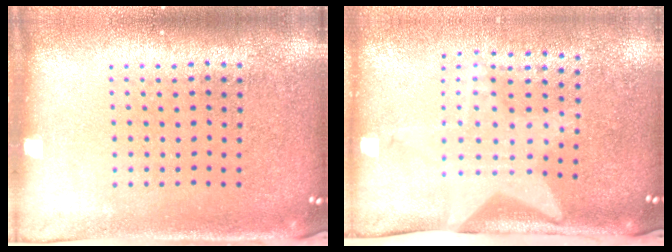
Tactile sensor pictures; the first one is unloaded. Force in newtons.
{"total": 2.1, "press": 1.5, "slide": 1.5}